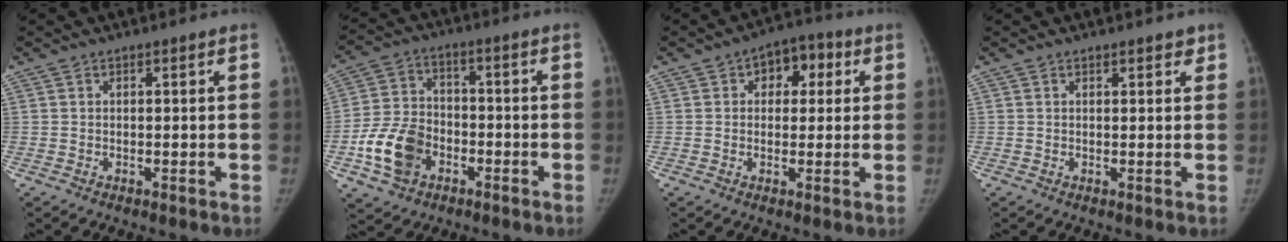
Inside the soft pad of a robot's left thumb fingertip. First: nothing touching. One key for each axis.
{"total": 11.5, "fx": -4.6, "fy": 8.4, "fz": 6.4, "tx": -0.107, "ty": 0.023, "tz": -0.085}
{"total": 7.5, "fx": 2.3, "fy": 5.2, "fz": 4.9, "tx": -0.020, "ty": 0.009, "tz": 0.020}
{"total": 0.7, "fx": 0.5, "fy": 0.3, "fz": 0.3, "tx": -0.002, "ty": -0.002, "tz": 0.005}